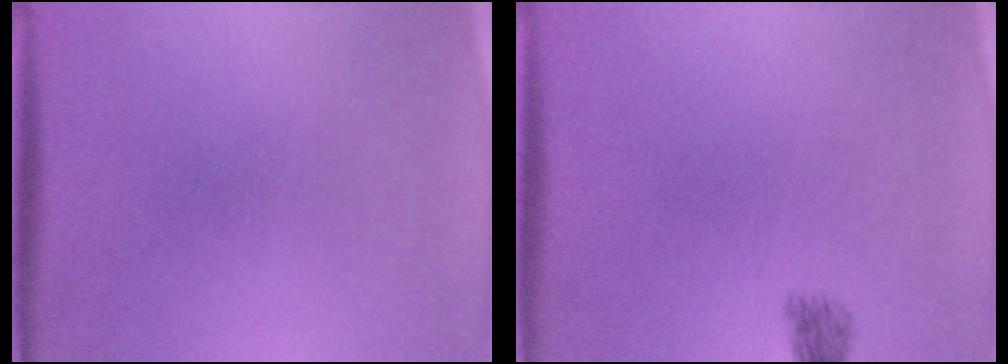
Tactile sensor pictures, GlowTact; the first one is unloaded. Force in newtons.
{"total": 1.8}